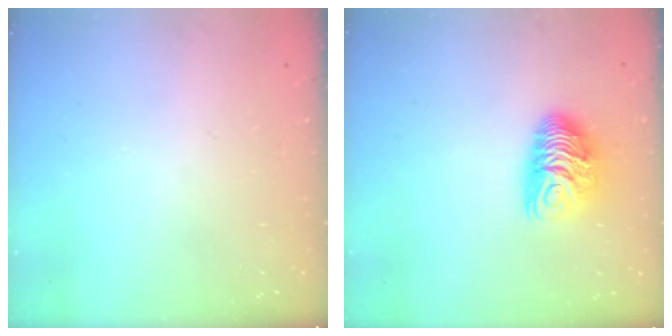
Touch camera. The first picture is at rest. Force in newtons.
{"total": 9.6, "press": 9.6, "slide": 0.5}